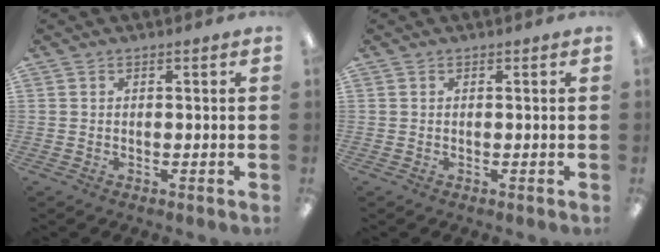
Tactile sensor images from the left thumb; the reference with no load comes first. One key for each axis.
{"total": 0.0}